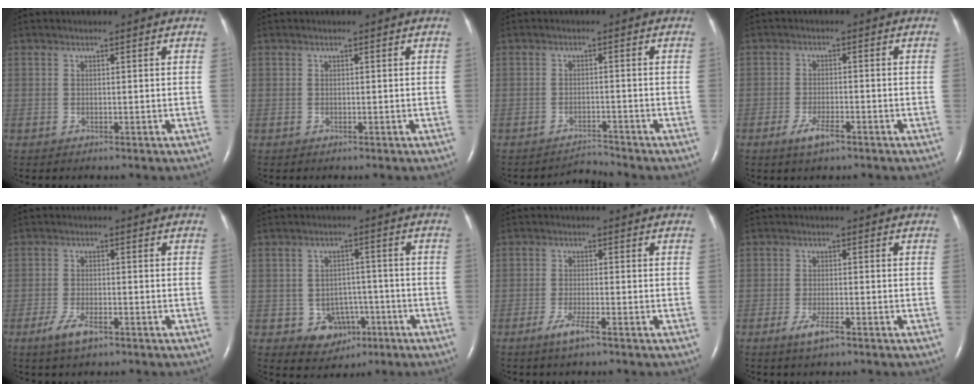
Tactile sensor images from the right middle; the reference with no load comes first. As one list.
[{"total": 0.0}, {"total": 2.4, "force": [-2.1, -0.7, -0.9], "torque": [0.015, -0.007, -0.030]}, {"total": 3.5, "force": [-2.2, 0.8, 2.5], "torque": [-0.053, -0.002, -0.041]}, {"total": 4.0, "force": [-2.4, 1.2, 2.9], "torque": [-0.063, -0.004, -0.045]}, {"total": 5.7, "force": [-2.4, 4.9, 1.9], "torque": [-0.026, 0.010, -0.020]}, {"total": 3.1, "force": [-2.0, 0.0, 2.4], "torque": [-0.053, -0.007, -0.041]}, {"total": 3.1, "force": [-1.9, 0.5, 2.4], "torque": [-0.051, -0.004, -0.036]}]